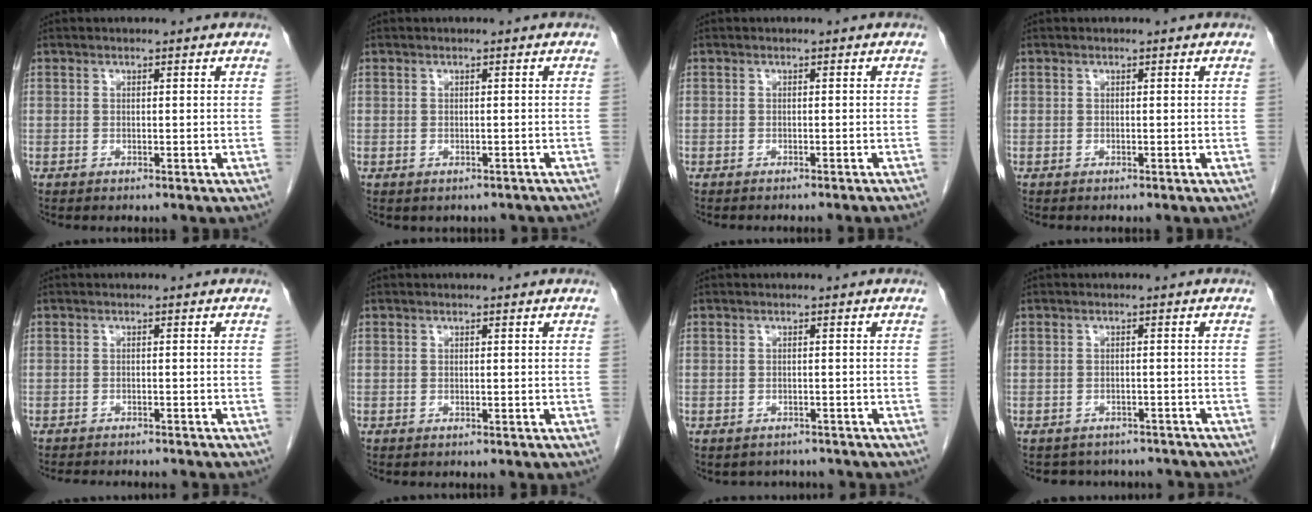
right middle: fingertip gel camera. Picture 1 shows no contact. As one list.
[{"total": 2.4, "force": [-1.9, 1.2, 0.7], "torque": [-0.008, 0.001, -0.018]}, {"total": 4.1, "force": [-3.7, -0.7, 1.6], "torque": [-0.011, -0.001, -0.046]}, {"total": 0.0}, {"total": 7.3, "force": [-6.8, 1.0, 2.7], "torque": [-0.030, -0.007, -0.089]}, {"total": 0.0}, {"total": 2.9, "force": [-2.6, 1.3, -0.1], "torque": [0.000, 0.003, -0.034]}, {"total": 7.6, "force": [-6.9, 3.2, 0.8], "torque": [-0.008, 0.016, -0.074]}]